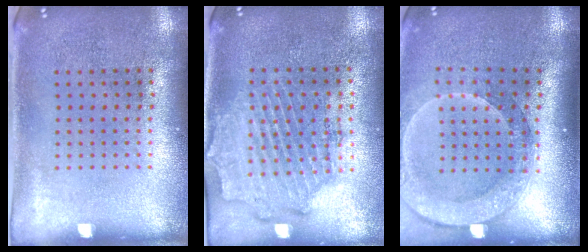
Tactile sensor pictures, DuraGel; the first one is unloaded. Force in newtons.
{"total": 1.9, "press": 1.7, "slide": 0.9}
{"total": 2.5, "press": 2.0, "slide": 1.5}